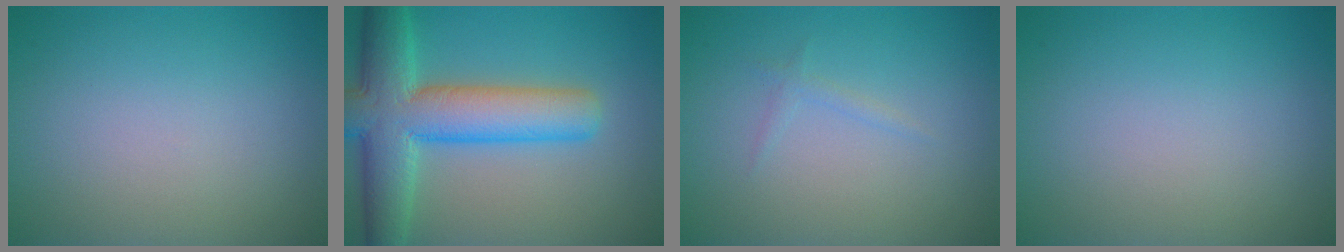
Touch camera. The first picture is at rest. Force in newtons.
{"total": 9.6, "press": 9.6, "slide": 0.5}
{"total": 0.7, "press": 0.7, "slide": 0.1}
{"total": 0.0}